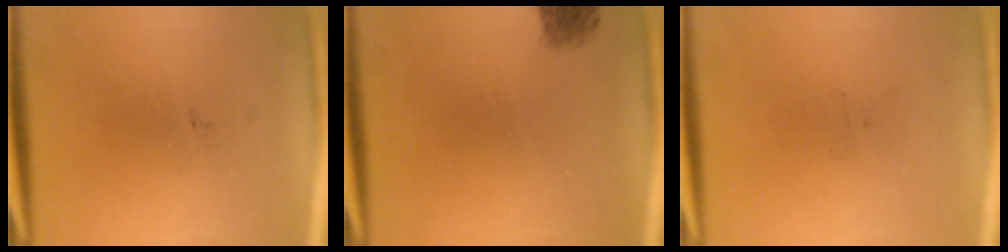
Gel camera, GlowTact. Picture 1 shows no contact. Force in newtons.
{"total": 1.8}
{"total": 0.0}